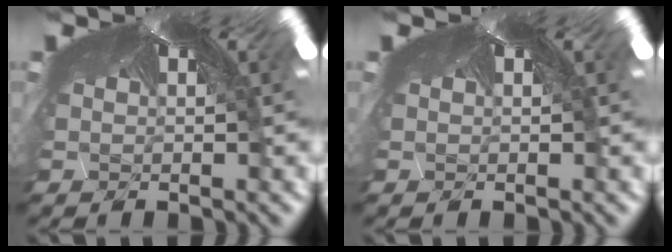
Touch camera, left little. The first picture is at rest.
{"total": 0.0}